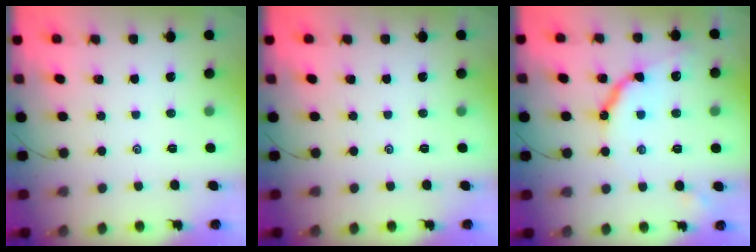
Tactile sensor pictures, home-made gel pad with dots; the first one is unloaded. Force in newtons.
{"total": 0.0}
{"total": 10.8, "press": 10.7, "slide": 1.2}